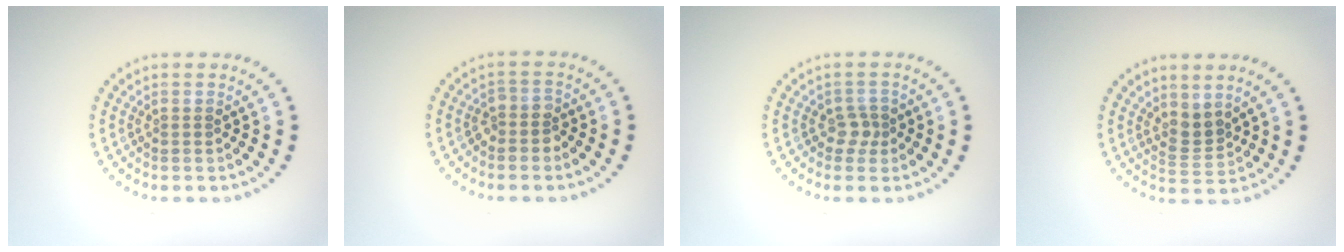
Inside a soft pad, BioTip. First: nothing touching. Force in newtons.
{"total": 1.7, "press": 1.5, "slide": 0.9}
{"total": 1.6, "press": 1.3, "slide": 0.9}
{"total": 2.2, "press": 1.6, "slide": 1.5}